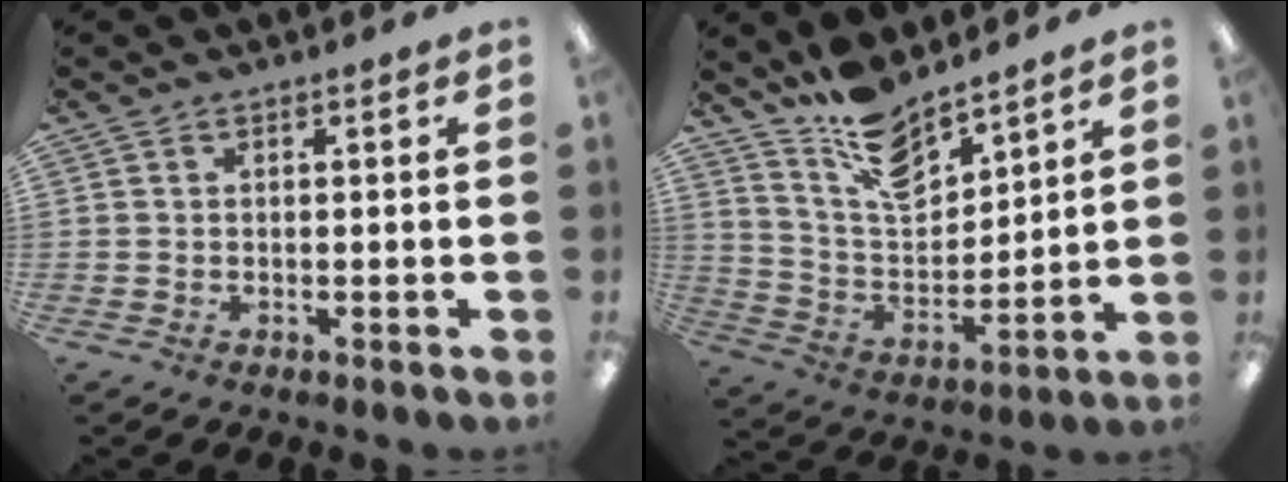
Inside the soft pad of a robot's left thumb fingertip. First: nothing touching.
{"total": 13.5, "force": [10.7, 5.6, 6.0], "torque": [-0.114, -0.072, 0.198]}